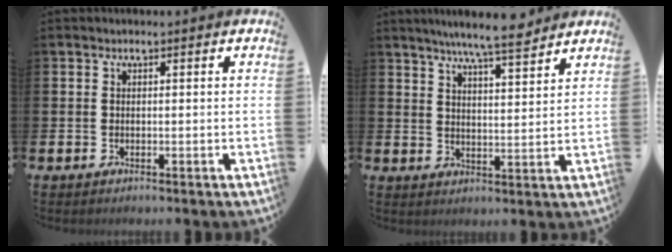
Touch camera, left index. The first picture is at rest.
{"total": 7.0, "force": [6.6, 0.1, 2.5], "torque": [-0.055, -0.032, 0.115]}